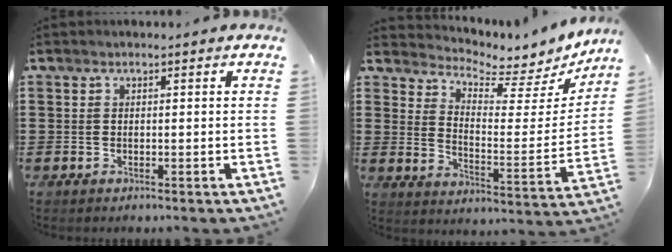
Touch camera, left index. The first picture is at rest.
{"total": 4.2, "force": [4.0, 0.8, 0.9], "torque": [-0.033, -0.051, 0.060]}